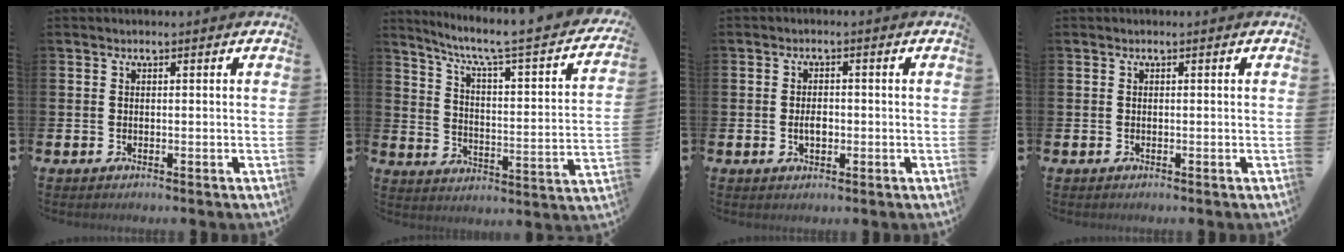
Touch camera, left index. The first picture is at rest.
{"total": 5.8, "force": [4.6, 0.5, 3.6], "torque": [-0.085, -0.048, 0.064]}
{"total": 2.2, "force": [-0.3, 1.4, 1.7], "torque": [-0.022, 0.001, -0.008]}
{"total": 0.0}